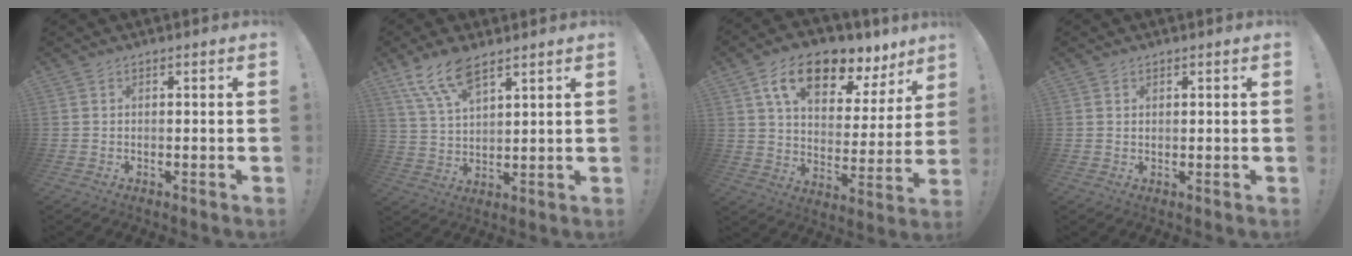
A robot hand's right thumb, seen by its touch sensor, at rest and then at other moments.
{"total": 10.4, "force": [7.4, 3.9, 6.2], "torque": [-0.128, -0.029, 0.141]}
{"total": 16.2, "force": [9.8, 8.2, 10.1], "torque": [-0.165, -0.049, 0.170]}
{"total": 0.8, "force": [0.5, 0.5, 0.2], "torque": [-0.003, 0.000, 0.011]}